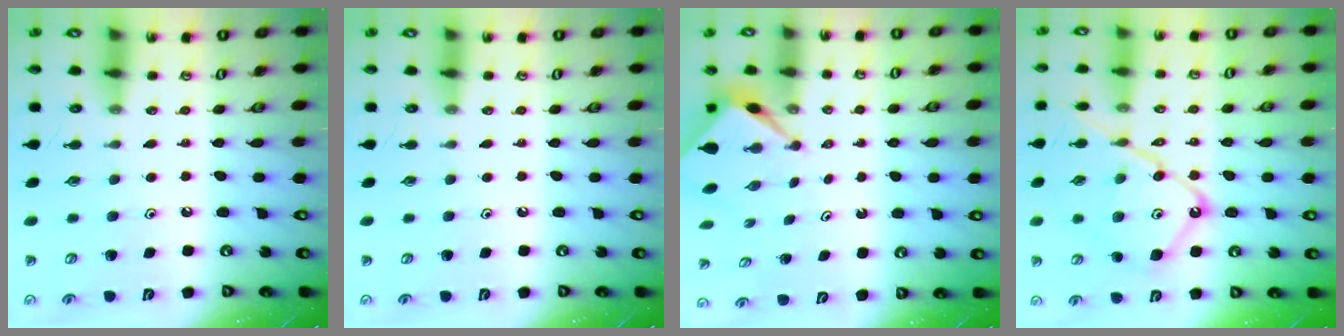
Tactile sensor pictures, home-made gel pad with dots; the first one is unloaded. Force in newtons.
{"total": 0.0}
{"total": 2.7, "press": 2.7, "slide": 0.2}
{"total": 16.0, "press": 15.9, "slide": 1.6}